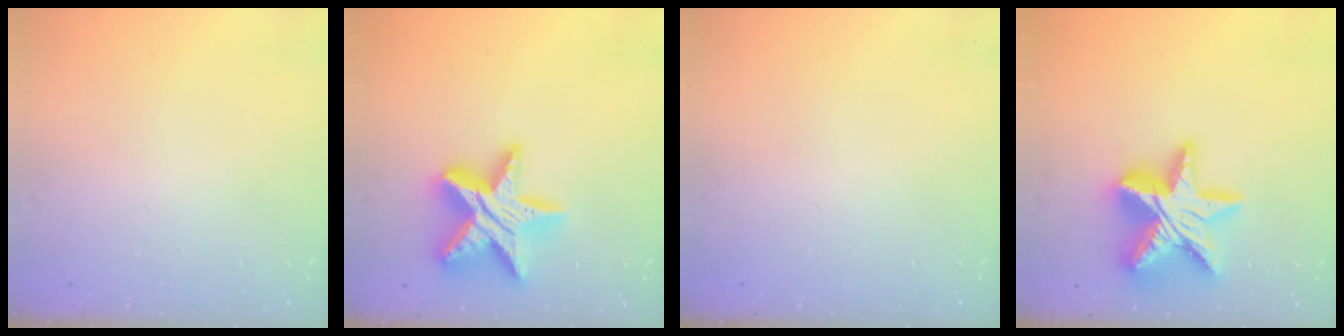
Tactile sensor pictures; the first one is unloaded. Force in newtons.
{"total": 19.7, "press": 19.7, "slide": 1.5}
{"total": 0.0}
{"total": 21.5, "press": 21.4, "slide": 1.7}